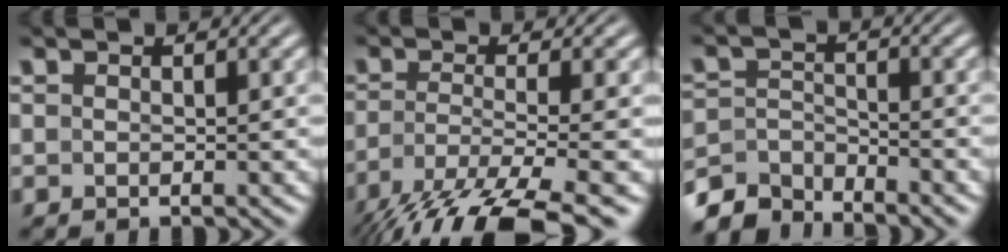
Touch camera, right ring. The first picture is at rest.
{"total": 7.9, "force": [-4.4, 3.1, 5.8], "torque": [-0.119, -0.043, -0.045]}
{"total": 4.9, "force": [-4.1, 2.0, 1.6], "torque": [-0.034, -0.020, -0.066]}